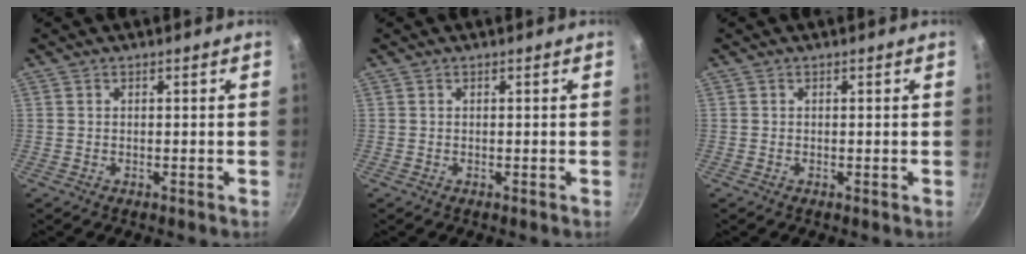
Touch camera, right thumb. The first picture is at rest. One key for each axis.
{"total": 0.0}
{"total": 0.0}